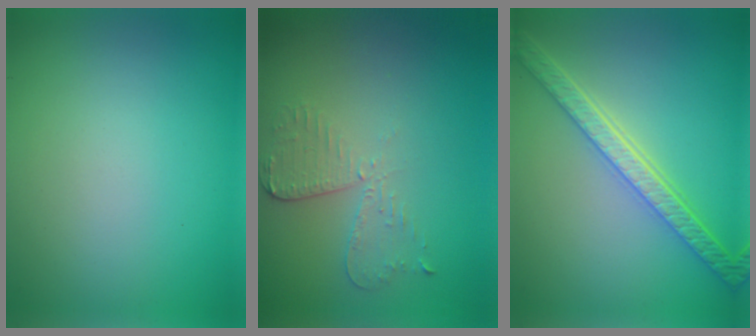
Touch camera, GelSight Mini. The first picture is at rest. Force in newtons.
{"total": 2.6, "press": 2.3, "slide": 1.3}
{"total": 5.1, "press": 4.2, "slide": 2.9}